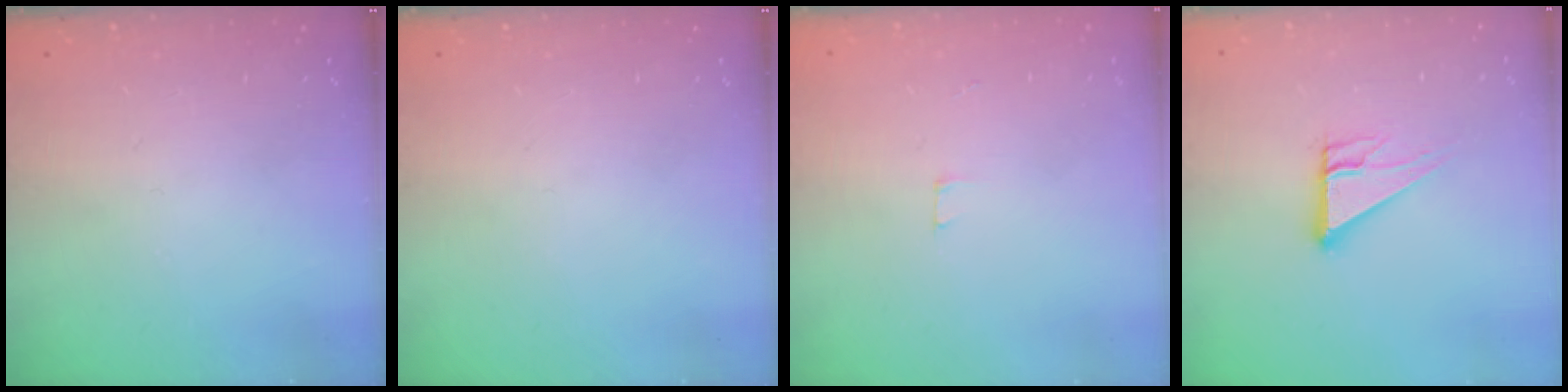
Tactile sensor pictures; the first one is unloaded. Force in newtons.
{"total": 0.0}
{"total": 1.8, "press": 1.8, "slide": 0.1}
{"total": 8.5, "press": 8.4, "slide": 0.8}